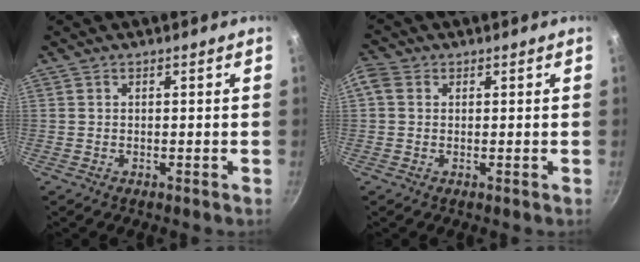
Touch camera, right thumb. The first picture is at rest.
{"total": 2.9, "force": [0.6, 2.4, 1.5], "torque": [-0.032, 0.007, 0.005]}